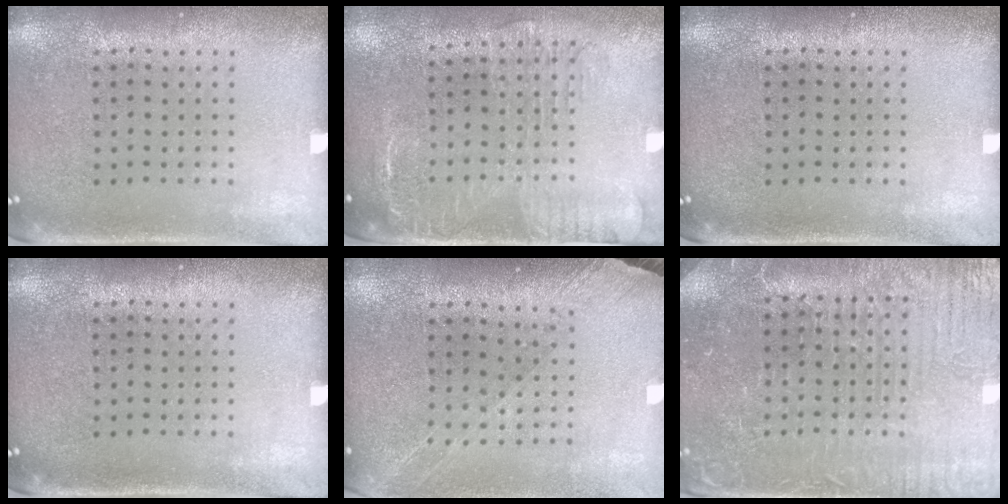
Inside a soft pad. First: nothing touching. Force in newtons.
{"total": 2.0, "press": 1.6, "slide": 1.2}
{"total": 0.0}
{"total": 0.0}
{"total": 1.2, "press": 1.2, "slide": 0.2}
{"total": 3.9, "press": 3.8, "slide": 0.8}